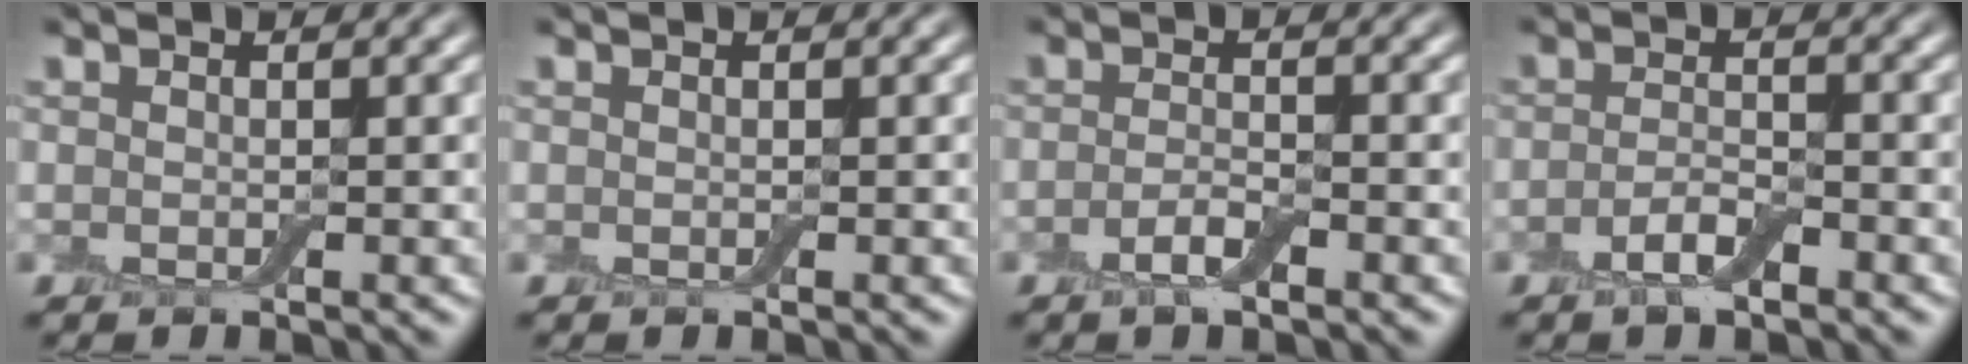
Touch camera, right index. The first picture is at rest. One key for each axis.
{"total": 0.0}
{"total": 1.9, "fx": -1.0, "fy": 0.6, "fz": 1.5, "tx": -0.032, "ty": 0.001, "tz": -0.023}
{"total": 2.3, "fx": -1.3, "fy": 0.8, "fz": 1.7, "tx": -0.037, "ty": 0.002, "tz": -0.028}